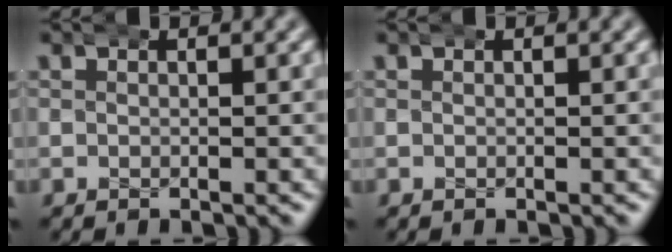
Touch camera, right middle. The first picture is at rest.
{"total": 0.0}